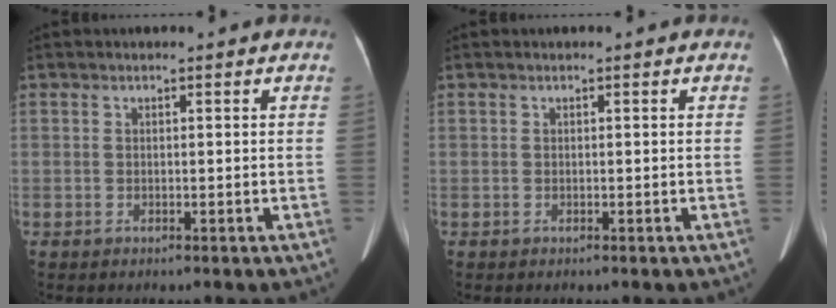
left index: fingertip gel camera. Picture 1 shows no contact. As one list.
[{"total": 0.0}]